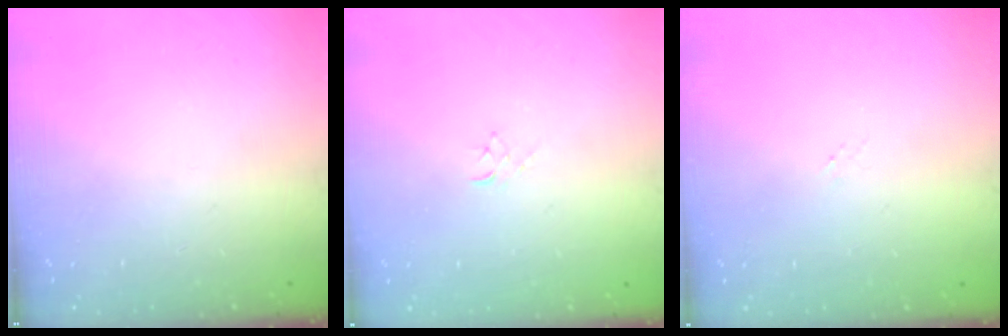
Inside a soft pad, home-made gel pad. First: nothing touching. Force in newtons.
{"total": 3.3, "press": 3.3, "slide": 0.4}
{"total": 1.3, "press": 1.2, "slide": 0.3}